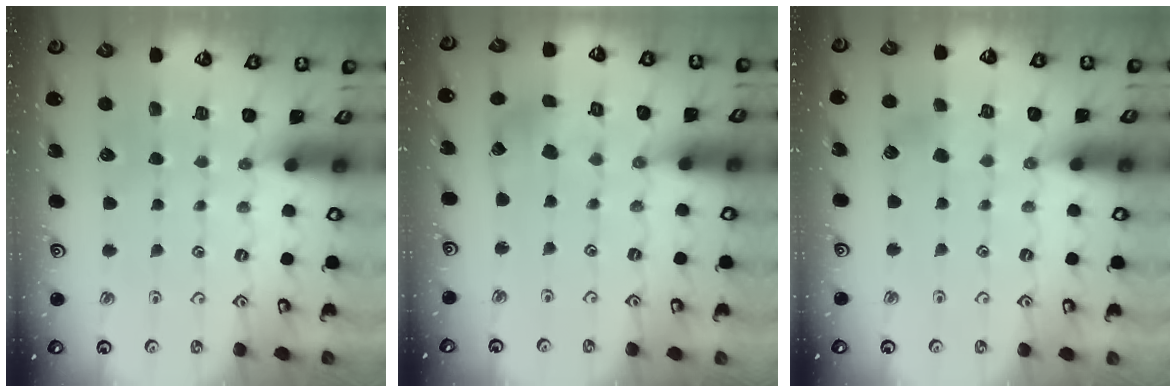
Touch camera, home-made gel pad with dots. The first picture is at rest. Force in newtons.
{"total": 3.5, "press": 3.5, "slide": 0.4}
{"total": 3.9, "press": 3.9, "slide": 0.6}